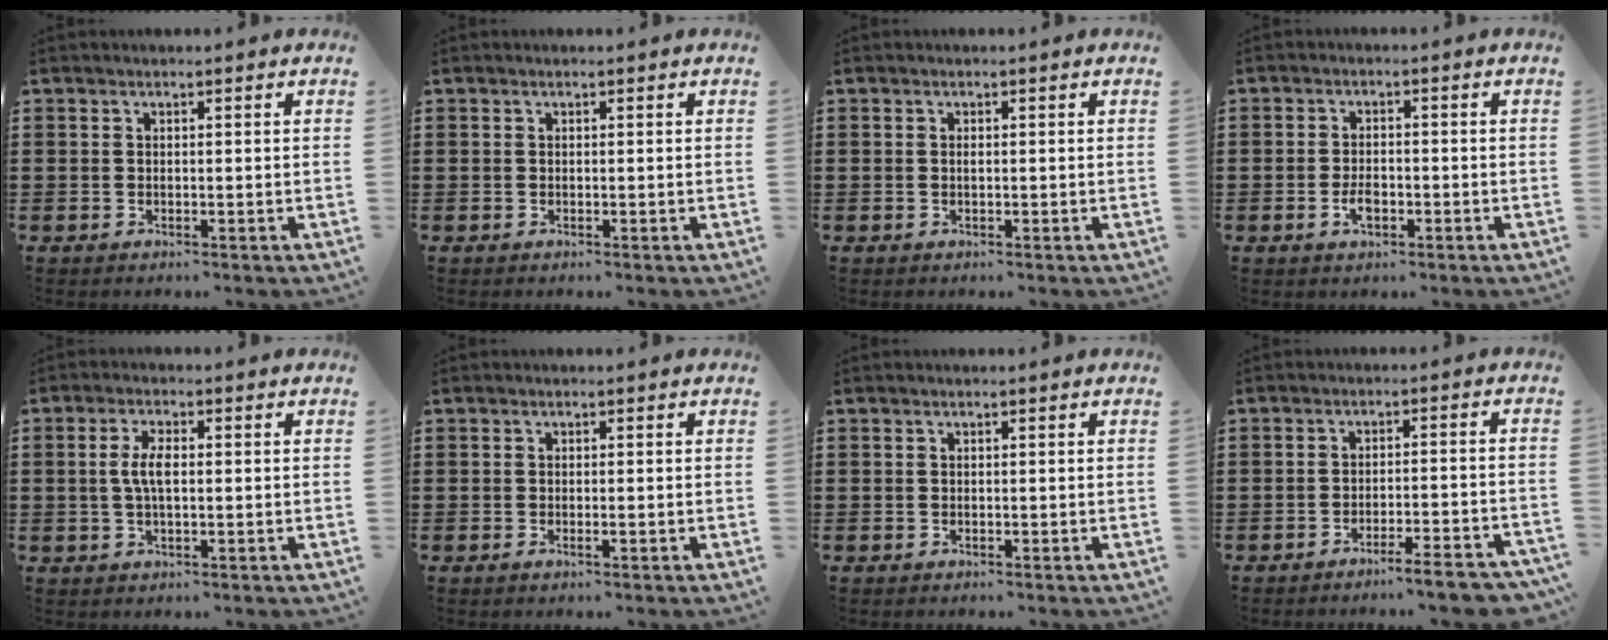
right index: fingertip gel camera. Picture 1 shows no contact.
{"total": 0.0}
{"total": 0.5, "force": [0.0, 0.1, 0.5], "torque": [-0.011, -0.003, 0.002]}
{"total": 2.9, "force": [-1.0, 1.5, 2.3], "torque": [-0.051, -0.001, -0.020]}
{"total": 4.2, "force": [0.2, 1.5, 3.9], "torque": [-0.083, 0.002, -0.002]}
{"total": 0.8, "force": [-0.2, 0.1, 0.7], "torque": [-0.012, -0.003, -0.004]}
{"total": 0.0}
{"total": 5.1, "force": [-4.3, -0.1, 2.7], "torque": [-0.041, -0.012, -0.079]}